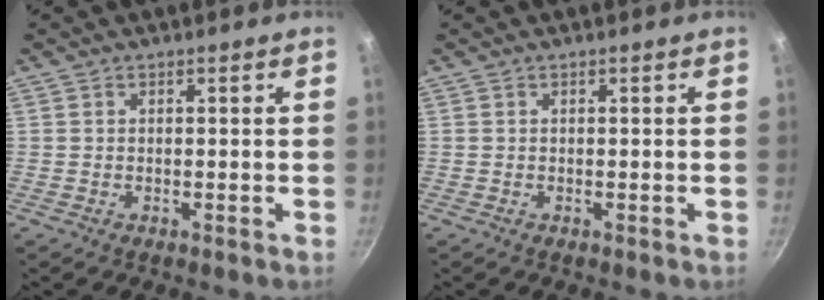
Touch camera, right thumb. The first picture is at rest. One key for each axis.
{"total": 0.0}